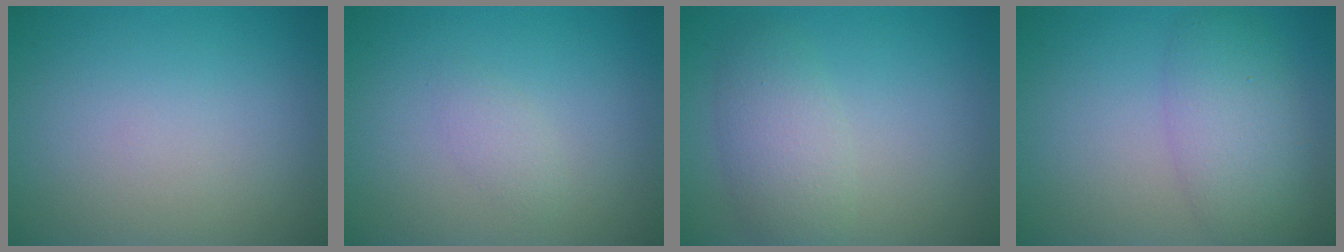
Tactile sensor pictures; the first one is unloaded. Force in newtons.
{"total": 1.2, "press": 1.2, "slide": 0.1}
{"total": 3.5, "press": 3.5, "slide": 0.2}
{"total": 4.8, "press": 4.8, "slide": 0.2}